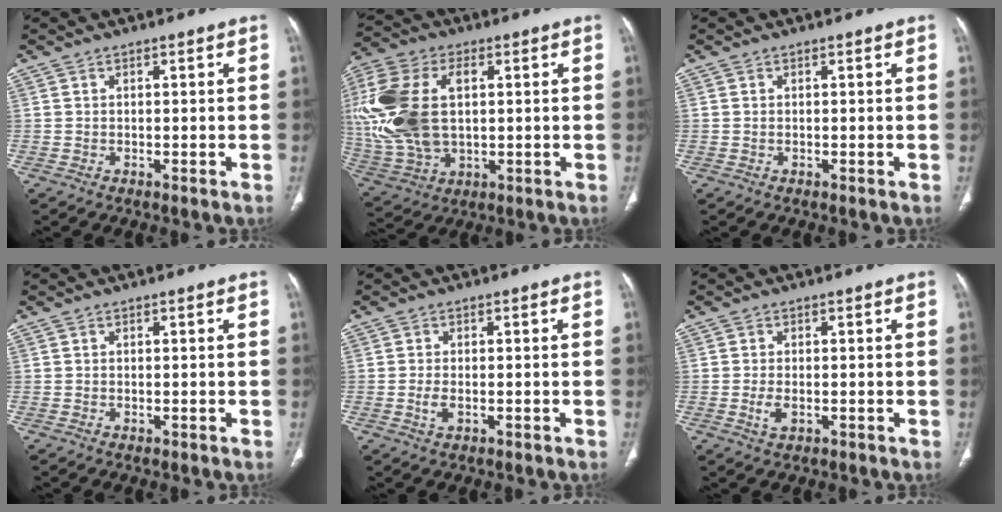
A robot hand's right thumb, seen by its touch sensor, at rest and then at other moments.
{"total": 21.7, "force": [2.3, 13.1, 17.1], "torque": [-0.400, -0.002, 0.048]}
{"total": 0.0}
{"total": 0.0}
{"total": 2.5, "force": [-0.6, 1.3, 2.0], "torque": [-0.046, -0.001, -0.012]}
{"total": 2.7, "force": [-0.7, 1.4, 2.2], "torque": [-0.049, -0.003, -0.012]}